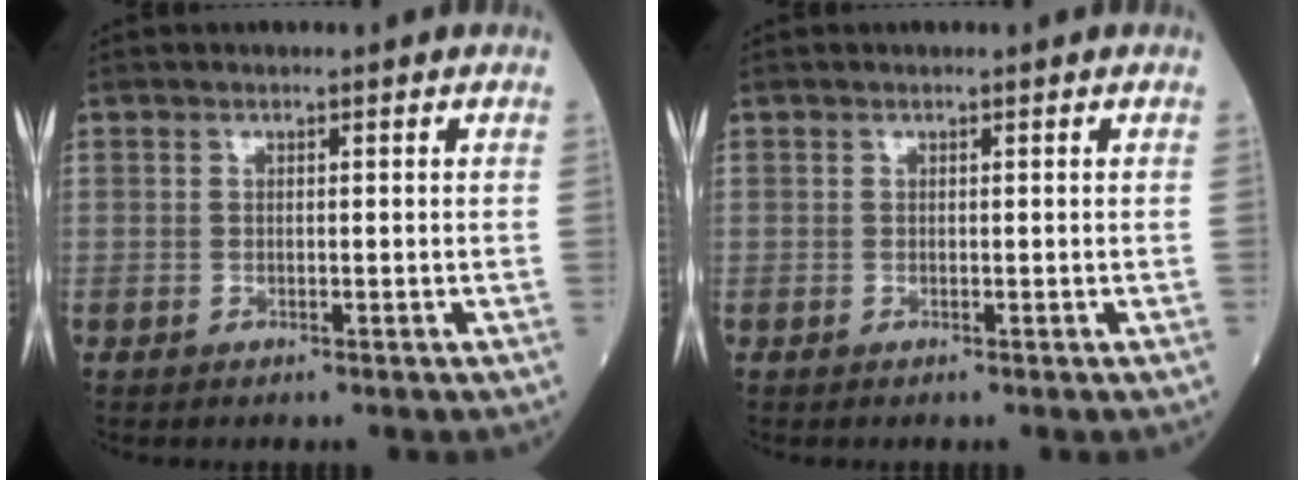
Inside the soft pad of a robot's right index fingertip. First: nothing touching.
{"total": 0.0}